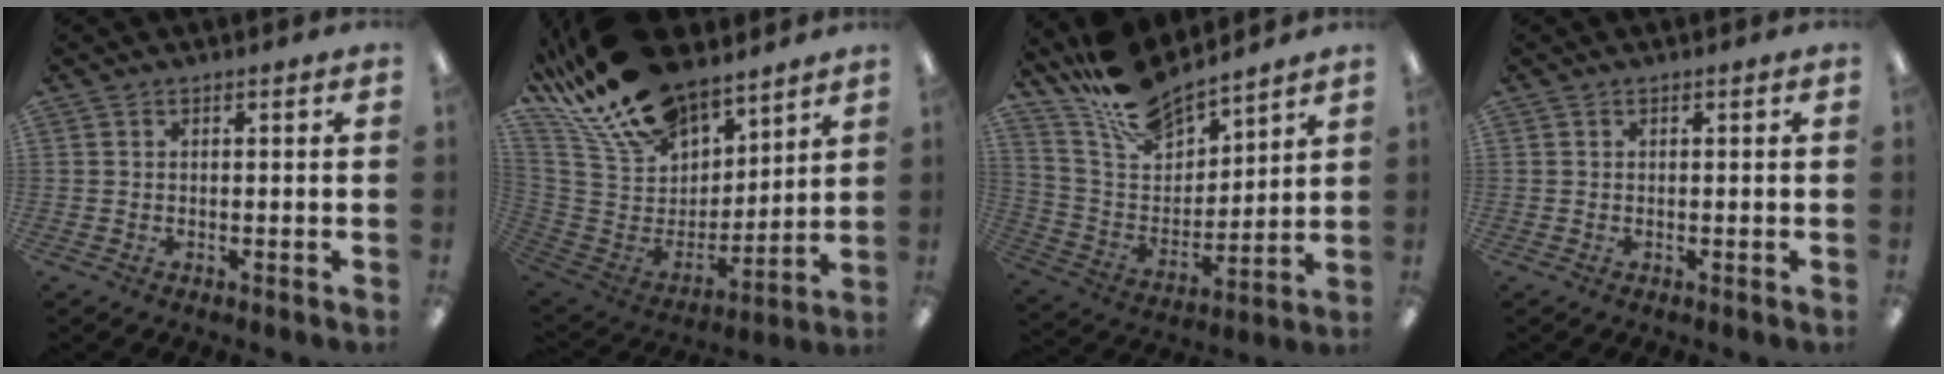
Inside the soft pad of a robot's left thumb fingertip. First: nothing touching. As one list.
[{"total": 22.6, "force": [18.4, 10.1, 8.5], "torque": [-0.183, -0.112, 0.342]}, {"total": 14.6, "force": [13.3, 4.4, 4.2], "torque": [-0.117, -0.094, 0.246]}, {"total": 0.0}]